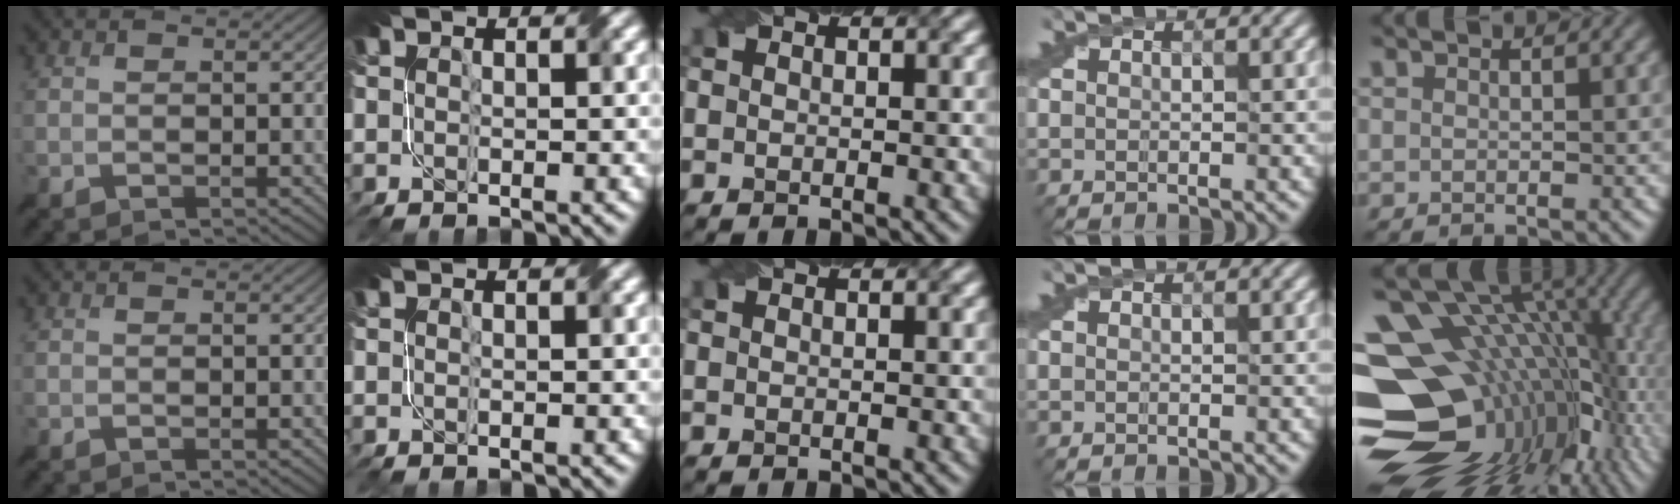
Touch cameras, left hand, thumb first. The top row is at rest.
{"little": {"total": 20.0, "force": [-2.6, 13.1, 14.8], "torque": [-0.257, -0.006, -0.013]}}